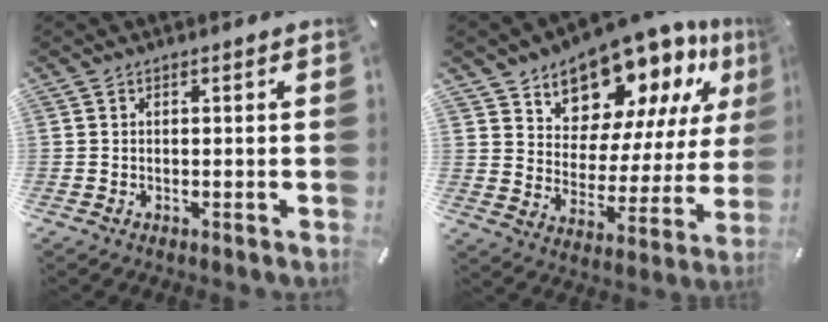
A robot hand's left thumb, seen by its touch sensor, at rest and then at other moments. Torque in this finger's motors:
{"motor_torque": [1.25, 1.26, 1.55, -1.22, 0.42]}